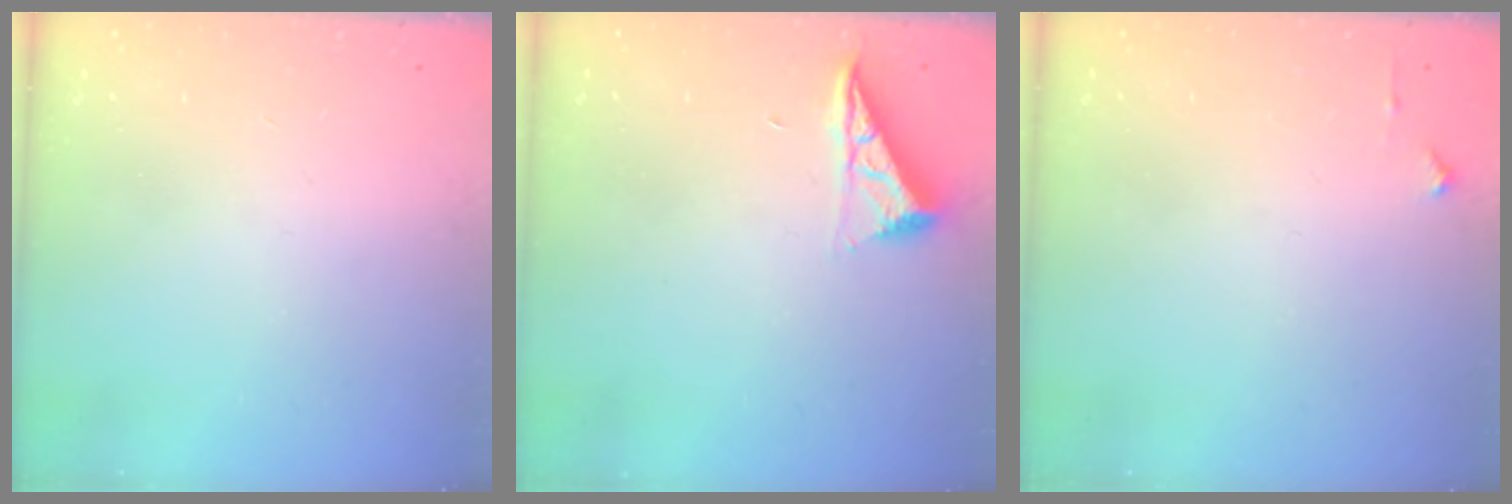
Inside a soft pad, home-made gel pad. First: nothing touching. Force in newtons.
{"total": 7.1, "press": 7.1, "slide": 0.5}
{"total": 3.0, "press": 3.0, "slide": 0.4}